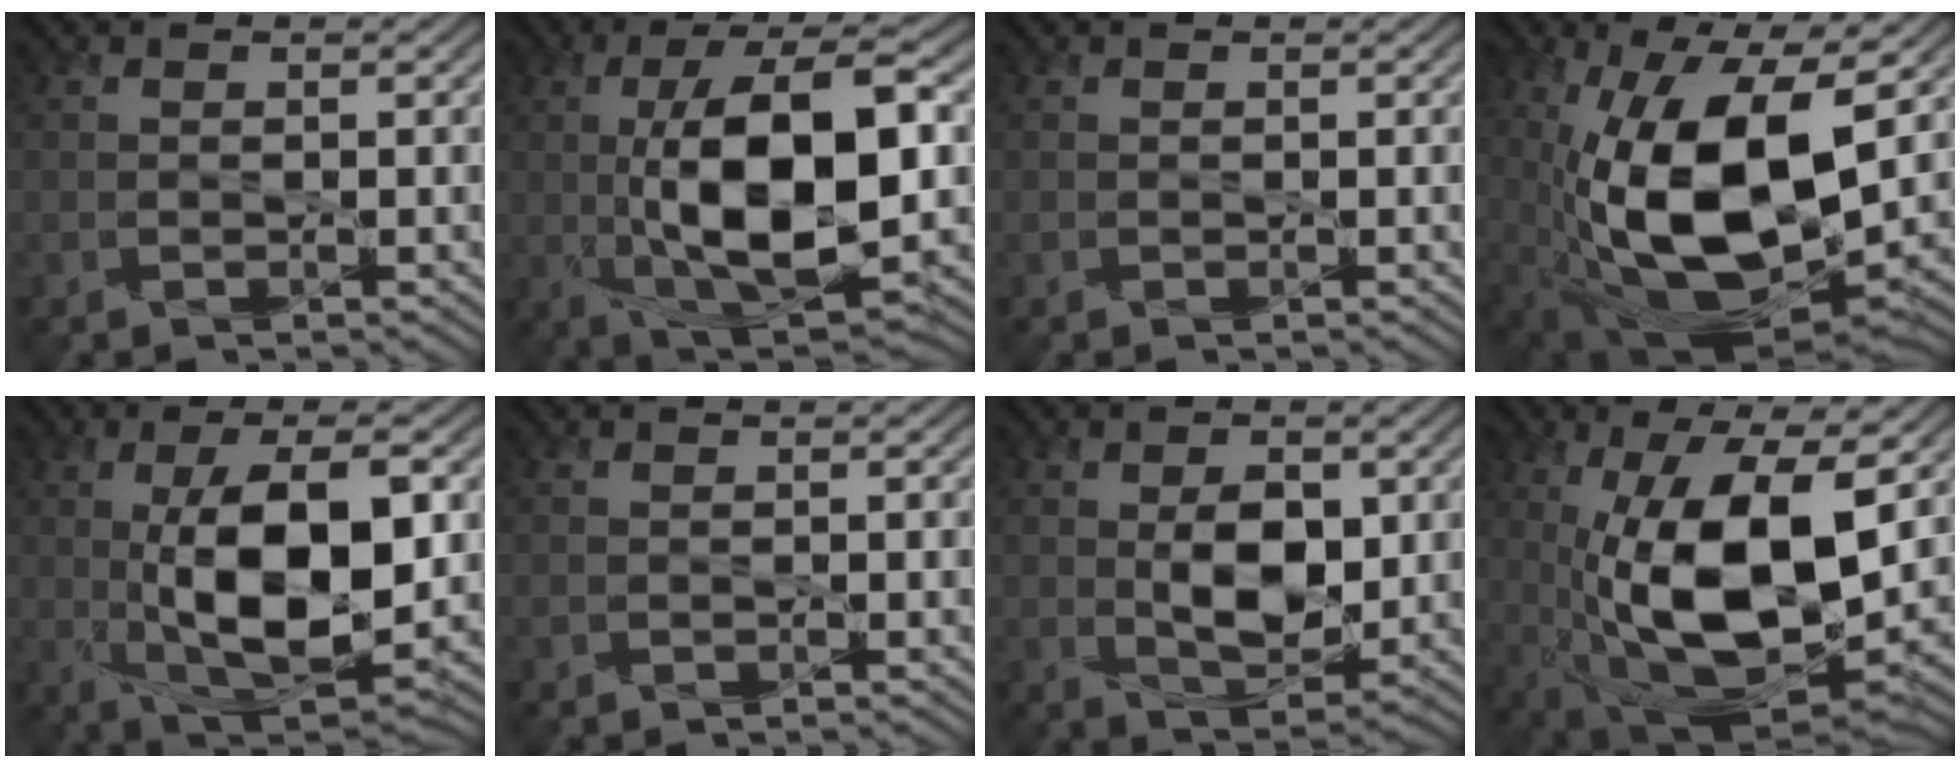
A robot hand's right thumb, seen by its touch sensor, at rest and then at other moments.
{"total": 14.4, "force": [-0.7, 5.4, 13.3], "torque": [-0.231, 0.009, -0.016]}
{"total": 0.0}
{"total": 17.6, "force": [-0.3, 8.5, 15.4], "torque": [-0.290, -0.023, -0.004]}
{"total": 12.7, "force": [-0.3, 5.2, 11.6], "torque": [-0.204, -0.003, 0.001]}
{"total": 0.0}
{"total": 6.4, "force": [0.5, 3.8, 5.2], "torque": [-0.097, -0.006, 0.009]}
{"total": 16.3, "force": [0.3, 7.1, 14.7], "torque": [-0.277, -0.013, 0.004]}